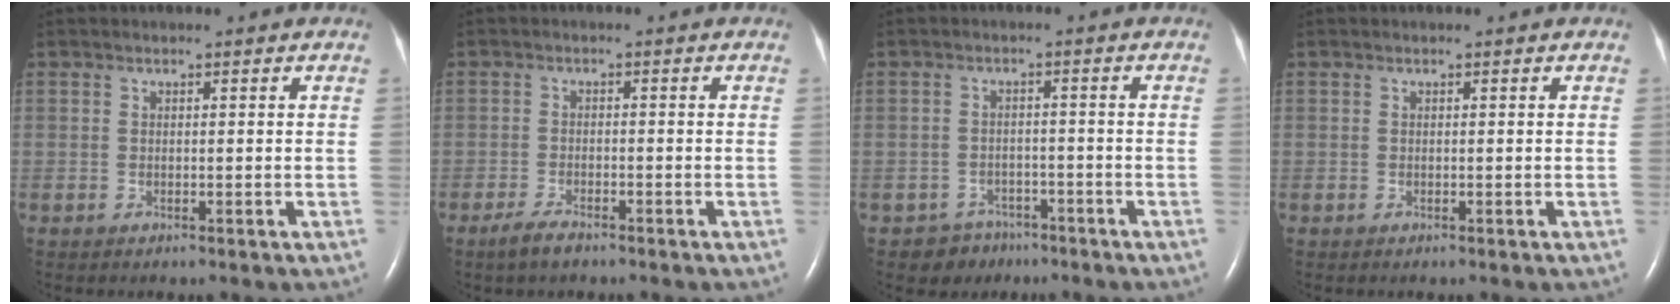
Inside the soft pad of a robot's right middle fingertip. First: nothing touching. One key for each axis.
{"total": 2.8, "fx": -2.2, "fy": 0.7, "fz": 1.6, "tx": -0.044, "ty": -0.005, "tz": -0.040}
{"total": 3.9, "fx": -2.7, "fy": 2.8, "fz": -0.4, "tx": 0.005, "ty": 0.010, "tz": -0.039}
{"total": 0.0}